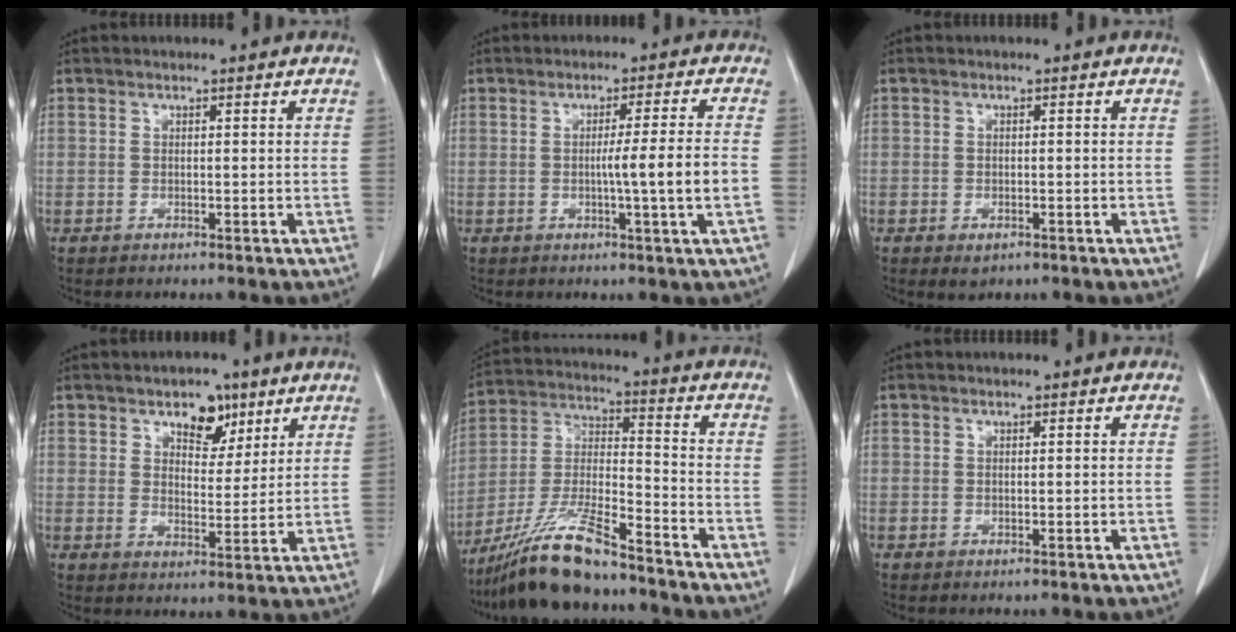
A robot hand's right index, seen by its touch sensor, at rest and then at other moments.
{"total": 6.6, "force": [-1.2, -1.4, 6.3], "torque": [-0.093, -0.006, -0.018]}
{"total": 2.0, "force": [-1.1, 1.0, 1.2], "torque": [-0.016, -0.001, -0.008]}
{"total": 6.1, "force": [3.7, 3.5, 3.2], "torque": [-0.041, 0.006, 0.059]}
{"total": 14.2, "force": [-11.4, 1.7, 8.2], "torque": [-0.165, -0.016, -0.211]}
{"total": 0.0}